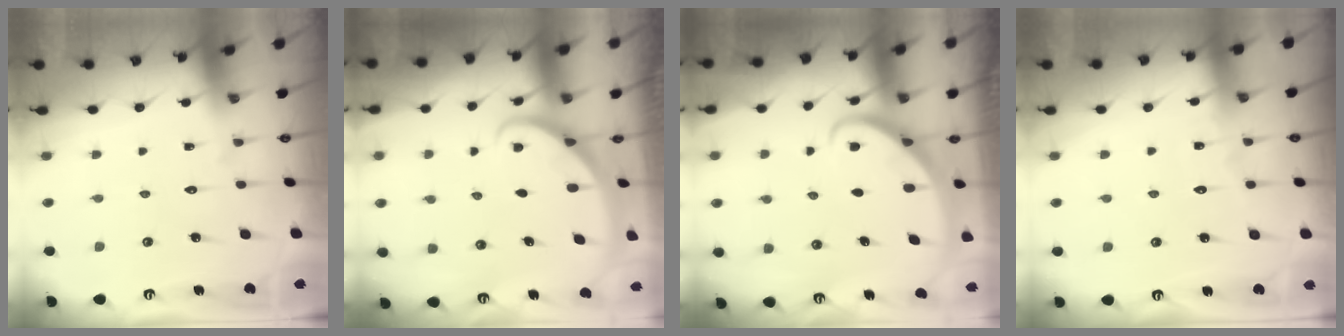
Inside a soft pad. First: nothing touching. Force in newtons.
{"total": 2.0, "press": 2.0, "slide": 0.1}
{"total": 2.9, "press": 2.9, "slide": 0.2}
{"total": 3.1, "press": 3.1, "slide": 0.4}